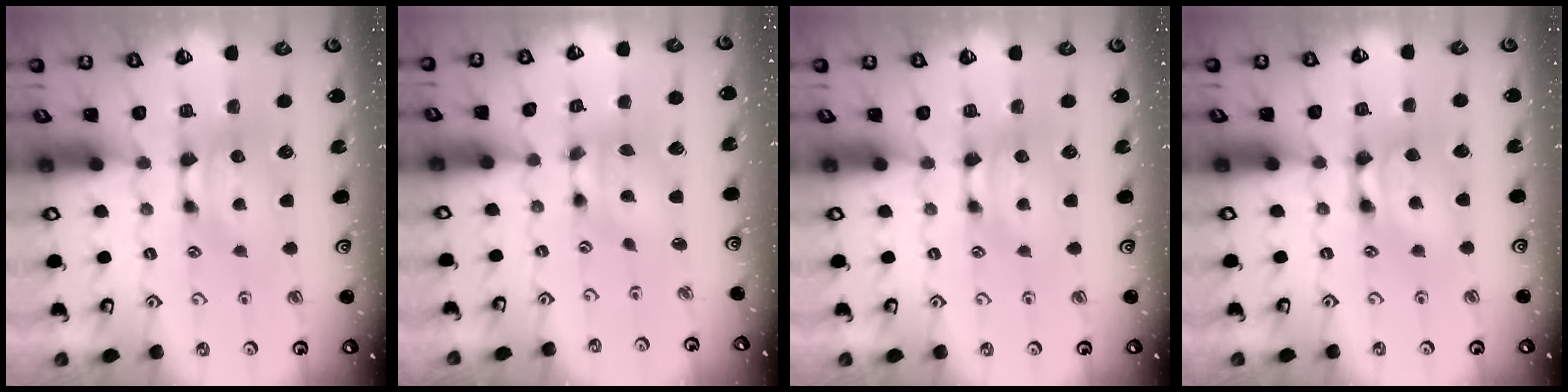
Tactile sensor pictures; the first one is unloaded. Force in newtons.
{"total": 4.9, "press": 4.4, "slide": 2.0}
{"total": 0.0}
{"total": 2.5, "press": 2.5, "slide": 0.2}